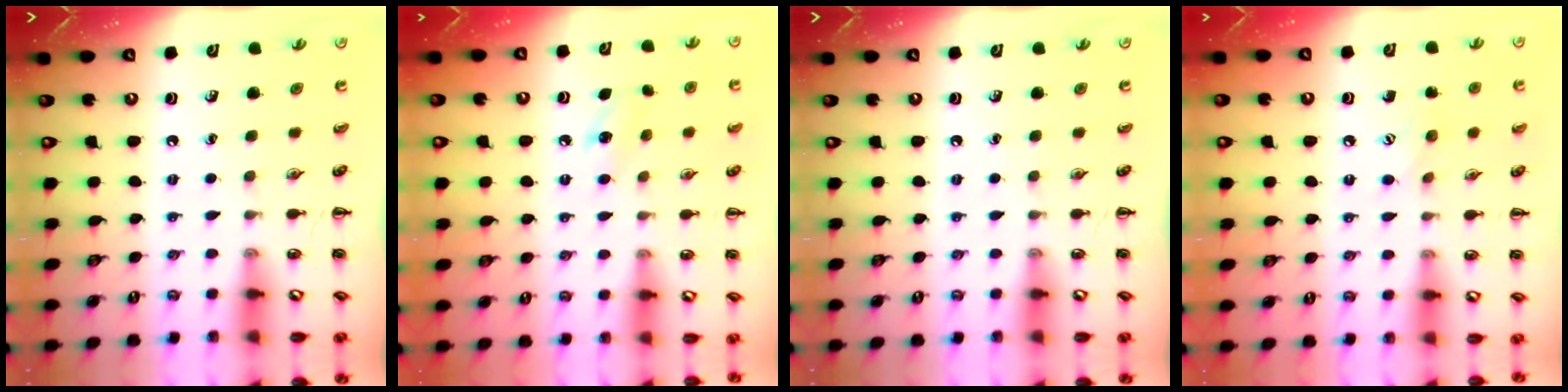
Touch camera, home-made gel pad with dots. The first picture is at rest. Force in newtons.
{"total": 7.7, "press": 7.4, "slide": 1.9}
{"total": 0.0}
{"total": 6.6, "press": 6.5, "slide": 1.4}